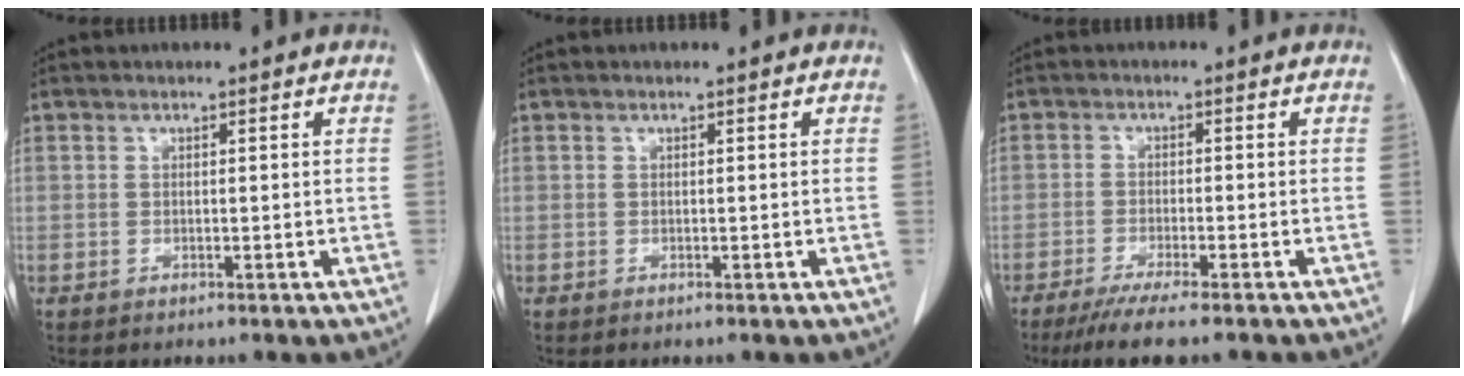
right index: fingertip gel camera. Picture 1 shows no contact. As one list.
[{"total": 0.0}, {"total": 7.2, "force": [-5.8, 0.0, 4.4], "torque": [-0.065, -0.017, -0.092]}]